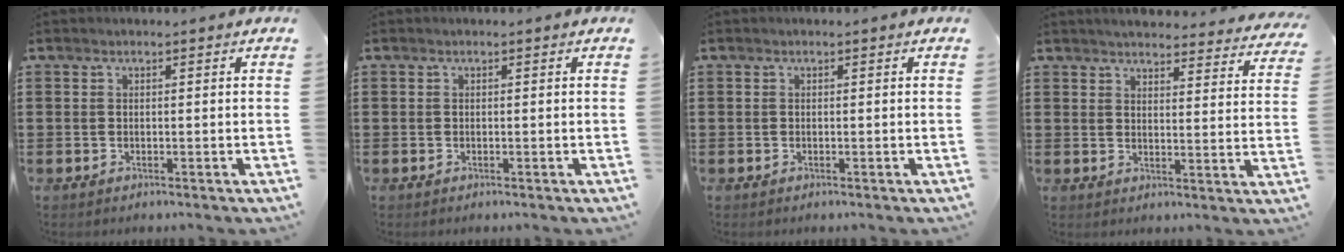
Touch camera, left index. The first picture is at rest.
{"total": 0.0}
{"total": 0.0}
{"total": 3.7, "force": [3.6, 0.0, 0.7], "torque": [-0.023, -0.025, 0.059]}